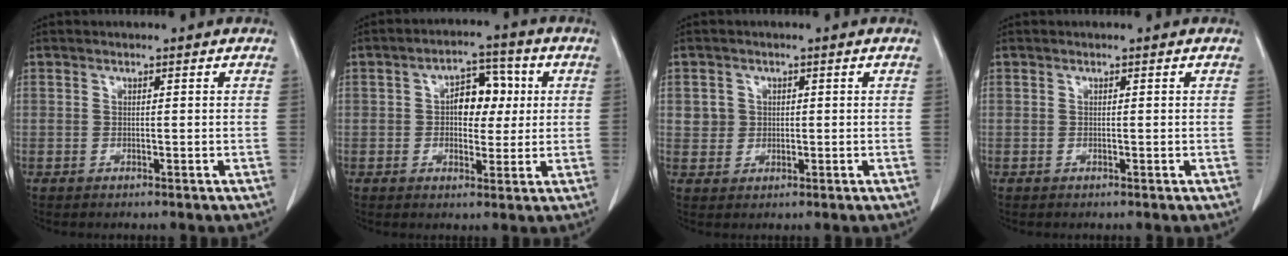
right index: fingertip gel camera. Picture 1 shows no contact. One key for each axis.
{"total": 6.8, "fx": 0.9, "fy": 4.1, "fz": 5.3, "tx": -0.077, "ty": 0.023, "tz": 0.014}
{"total": 2.7, "fx": 0.6, "fy": 2.6, "fz": 0.5, "tx": -0.001, "ty": 0.004, "tz": 0.013}
{"total": 0.0}